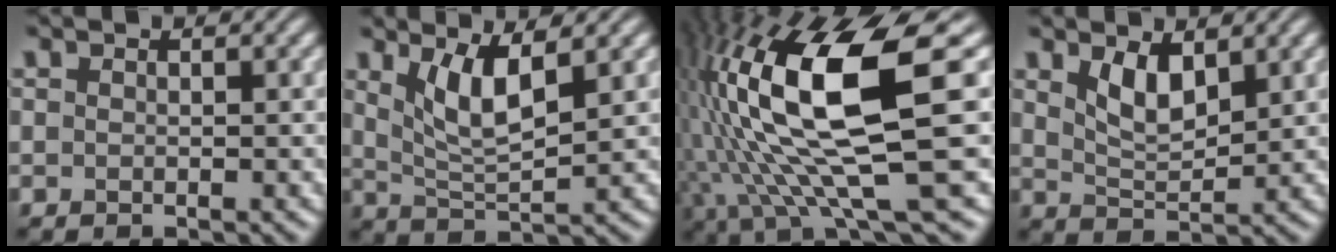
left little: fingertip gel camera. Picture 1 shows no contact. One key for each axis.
{"total": 4.3, "fx": 1.9, "fy": 1.2, "fz": 3.7, "tx": -0.078, "ty": -0.008, "tz": 0.042}
{"total": 14.8, "fx": 1.4, "fy": 3.9, "fz": 14.2, "tx": -0.272, "ty": 0.002, "tz": 0.029}
{"total": 3.3, "fx": 1.8, "fy": 1.4, "fz": 2.4, "tx": -0.052, "ty": -0.007, "tz": 0.039}